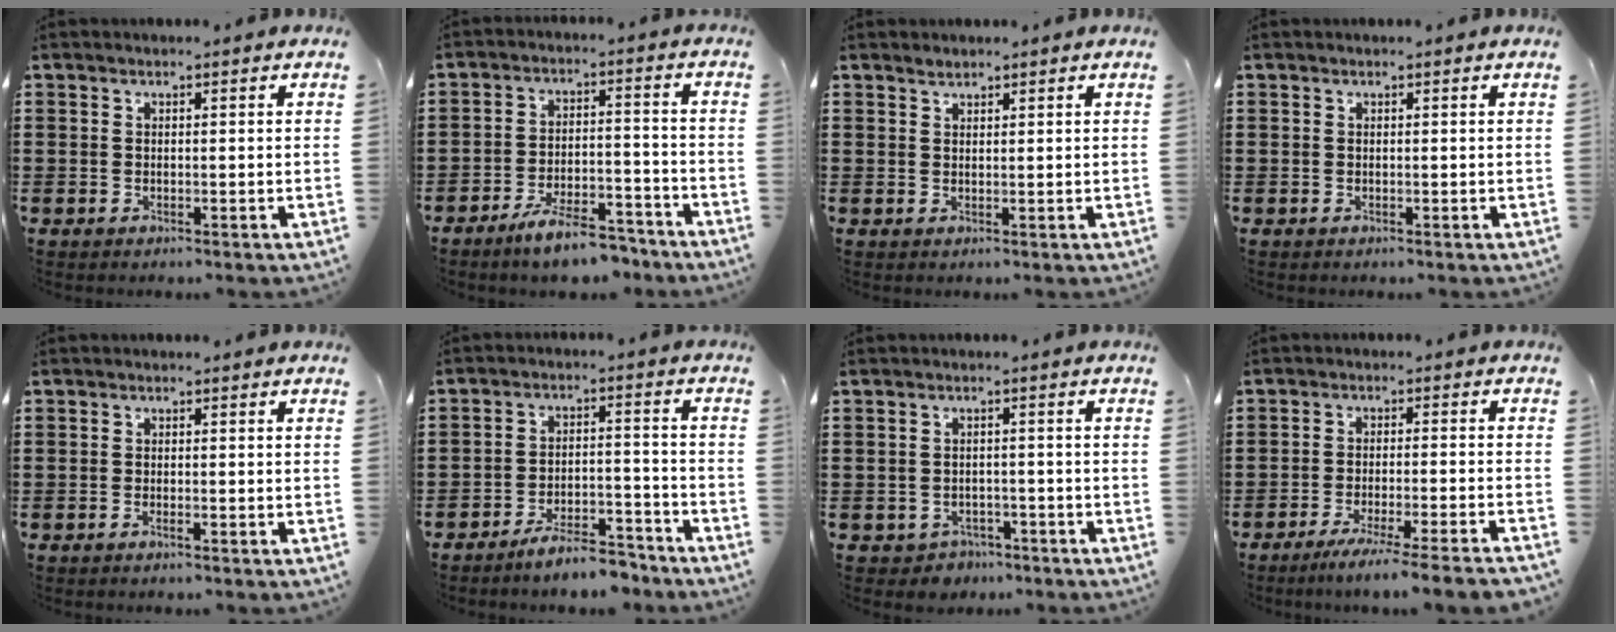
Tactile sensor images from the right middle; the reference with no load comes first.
{"total": 7.9, "force": [-6.7, 0.6, 4.0], "torque": [-0.079, 0.000, -0.127]}
{"total": 1.2, "force": [1.1, 0.2, 0.1], "torque": [-0.003, 0.000, 0.022]}
{"total": 0.0}
{"total": 0.7, "force": [-0.4, 0.0, 0.5], "torque": [-0.012, -0.004, -0.007]}
{"total": 6.9, "force": [-6.5, 0.9, 2.1], "torque": [-0.034, 0.011, -0.123]}
{"total": 1.8, "force": [-1.6, 1.0, -0.2], "torque": [-0.007, 0.001, -0.037]}
{"total": 5.0, "force": [-4.3, -0.8, 2.3], "torque": [-0.034, -0.015, -0.081]}